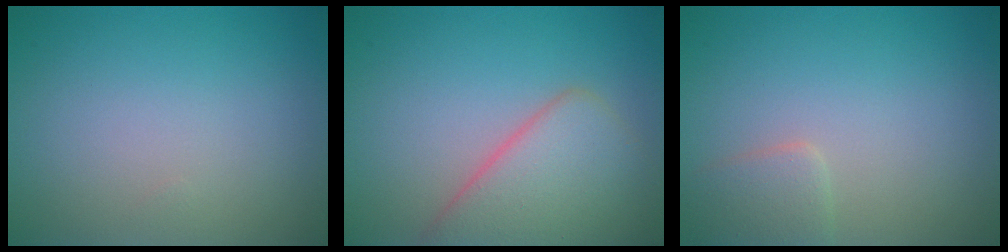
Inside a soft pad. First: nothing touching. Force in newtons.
{"total": 6.0, "press": 6.0, "slide": 0.4}
{"total": 1.9, "press": 1.9, "slide": 0.1}